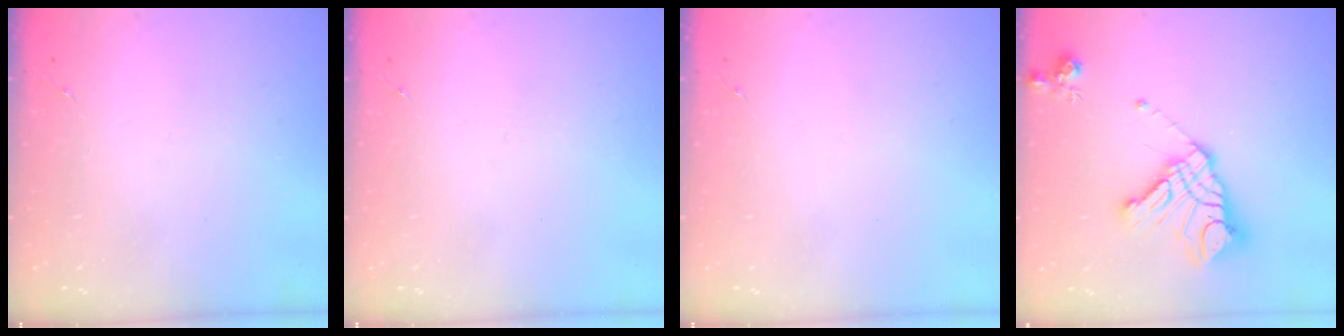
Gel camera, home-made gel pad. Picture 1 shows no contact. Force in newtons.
{"total": 0.0}
{"total": 0.0}
{"total": 18.0, "press": 17.9, "slide": 1.9}